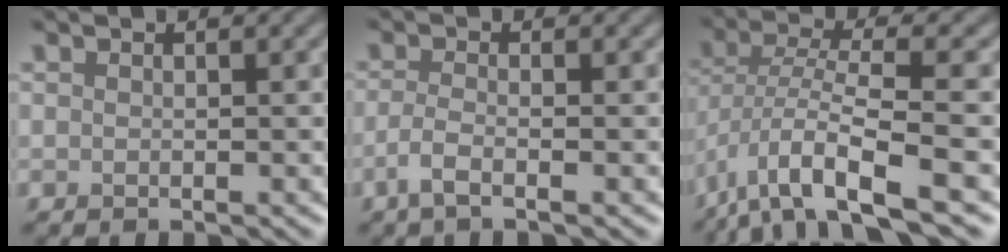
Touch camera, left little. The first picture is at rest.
{"total": 2.3, "force": [-1.1, 0.7, 1.9], "torque": [-0.038, -0.004, -0.032]}
{"total": 8.3, "force": [-4.3, 2.3, 6.7], "torque": [-0.124, 0.002, -0.085]}